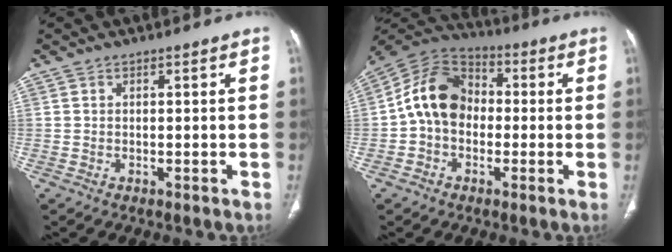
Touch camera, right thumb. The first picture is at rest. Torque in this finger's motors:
{"motor_torque": [1.25, 2.01, 1.20, -0.47, 0.14]}